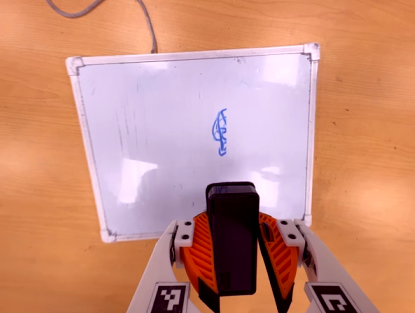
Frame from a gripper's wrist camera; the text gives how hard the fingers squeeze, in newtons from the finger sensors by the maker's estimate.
{"total": 9.2, "left": 9.2, "right": 9.1}